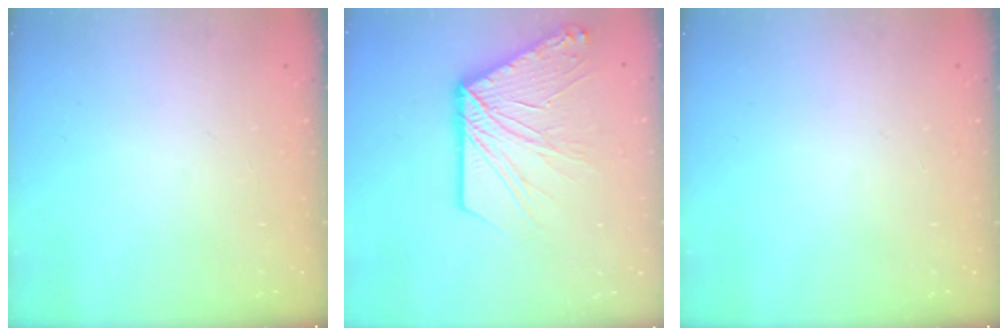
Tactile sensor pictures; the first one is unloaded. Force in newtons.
{"total": 18.3, "press": 18.2, "slide": 1.6}
{"total": 0.0}